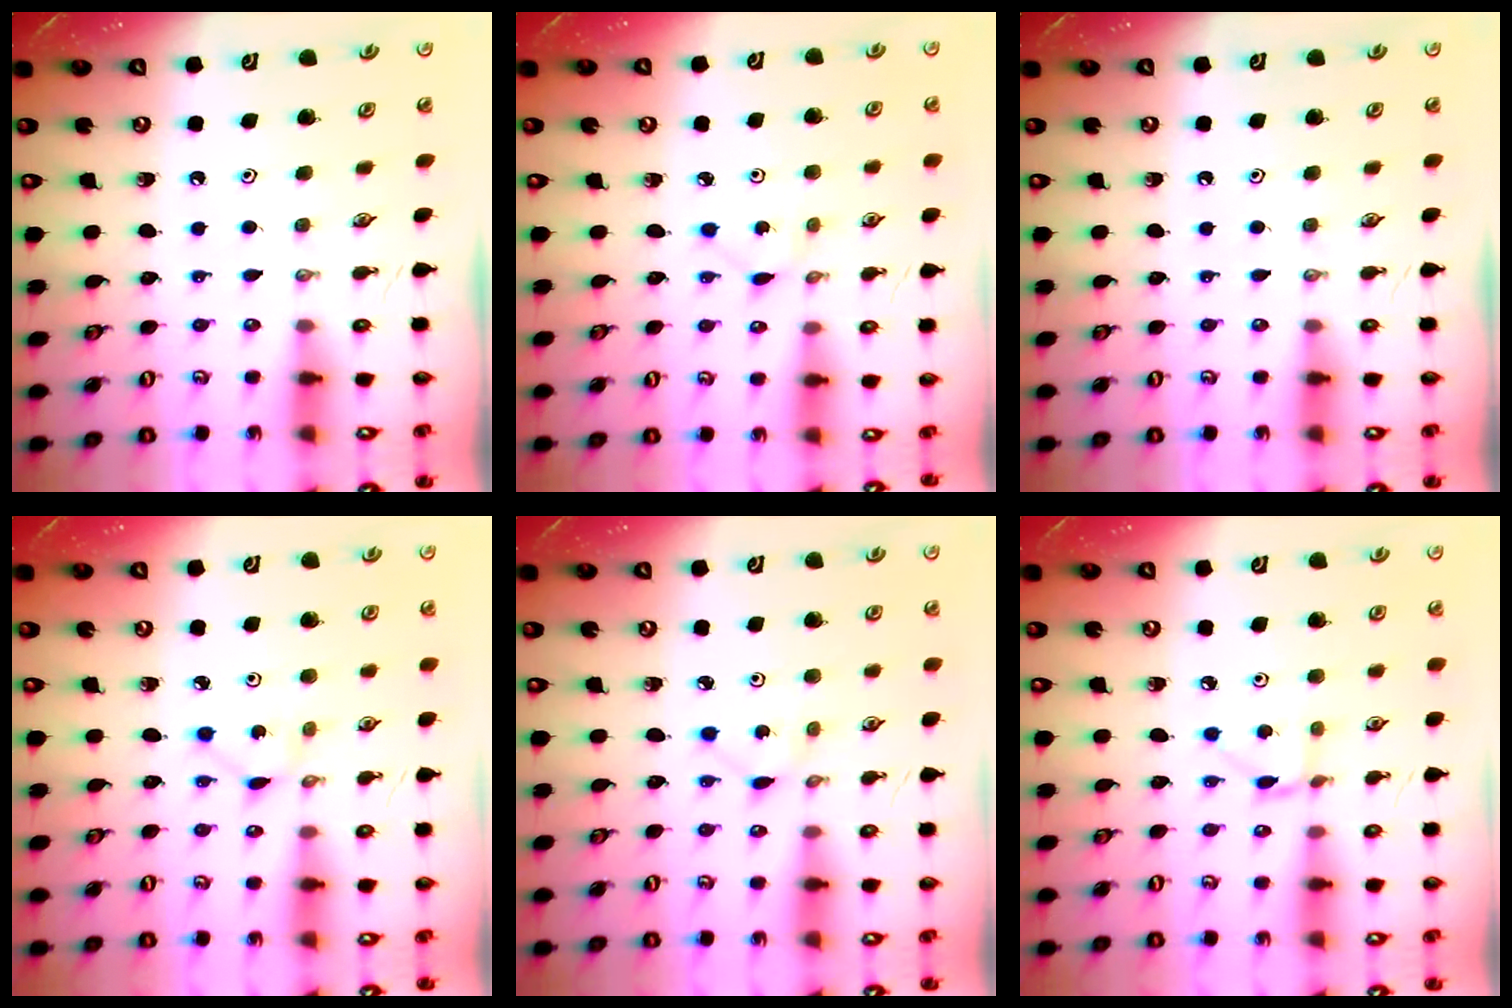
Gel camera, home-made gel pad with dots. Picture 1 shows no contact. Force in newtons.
{"total": 1.3, "press": 1.2, "slide": 0.1}
{"total": 0.0}
{"total": 1.8, "press": 1.7, "slide": 0.3}
{"total": 1.1, "press": 1.1, "slide": 0.1}
{"total": 2.8, "press": 2.7, "slide": 0.3}